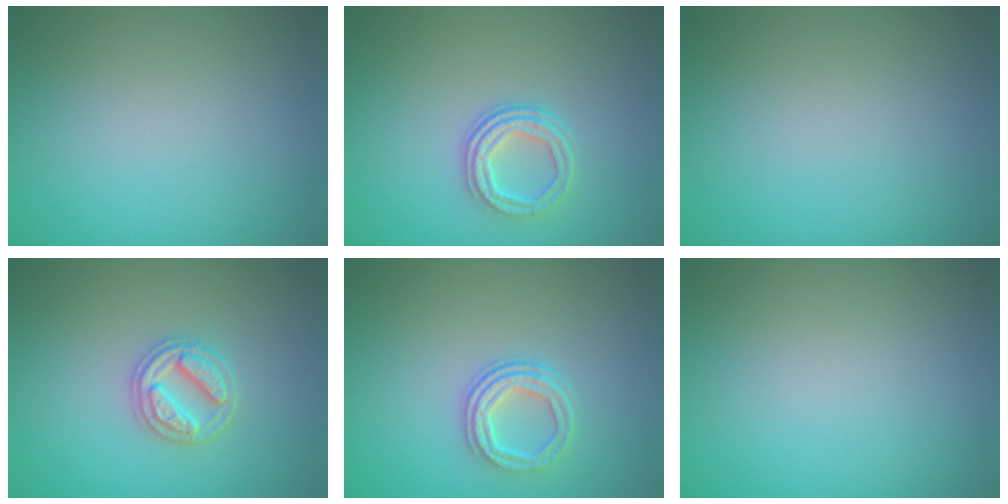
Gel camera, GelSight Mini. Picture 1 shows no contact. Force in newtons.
{"total": 3.0, "press": 2.3, "slide": 1.9}
{"total": 0.0}
{"total": 2.7, "press": 2.7, "slide": 0.3}
{"total": 3.0, "press": 2.4, "slide": 1.7}
{"total": 0.0}